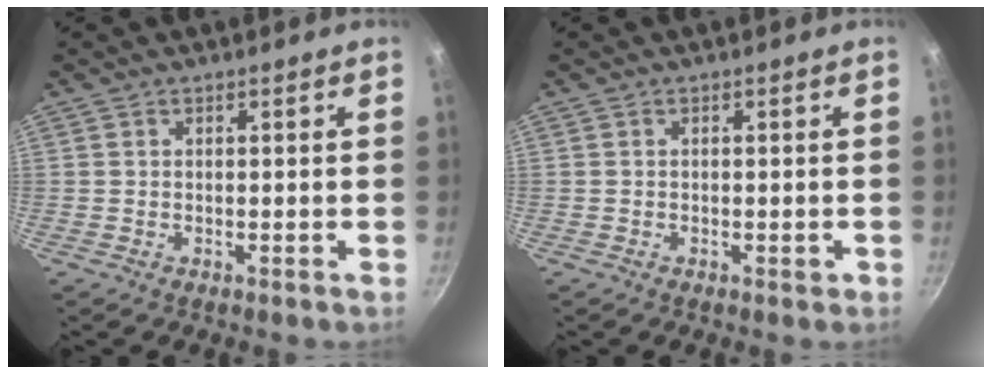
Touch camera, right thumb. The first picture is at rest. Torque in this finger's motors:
{"motor_torque": [-0.19, 0.10, -0.25, 0.13, 0.01]}